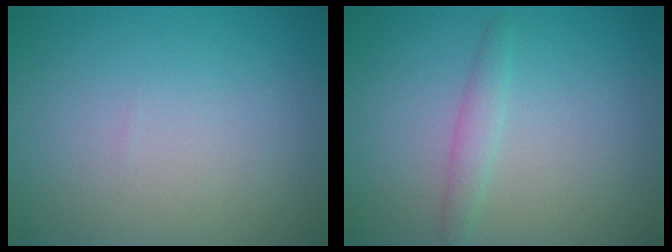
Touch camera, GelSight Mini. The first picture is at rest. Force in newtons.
{"total": 1.5, "press": 1.5, "slide": 0.0}